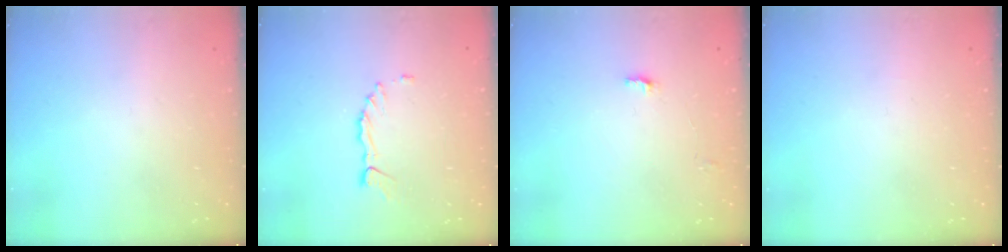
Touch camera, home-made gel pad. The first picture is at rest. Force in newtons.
{"total": 1.5, "press": 1.5, "slide": 0.3}
{"total": 2.9, "press": 2.9, "slide": 0.1}
{"total": 0.0}